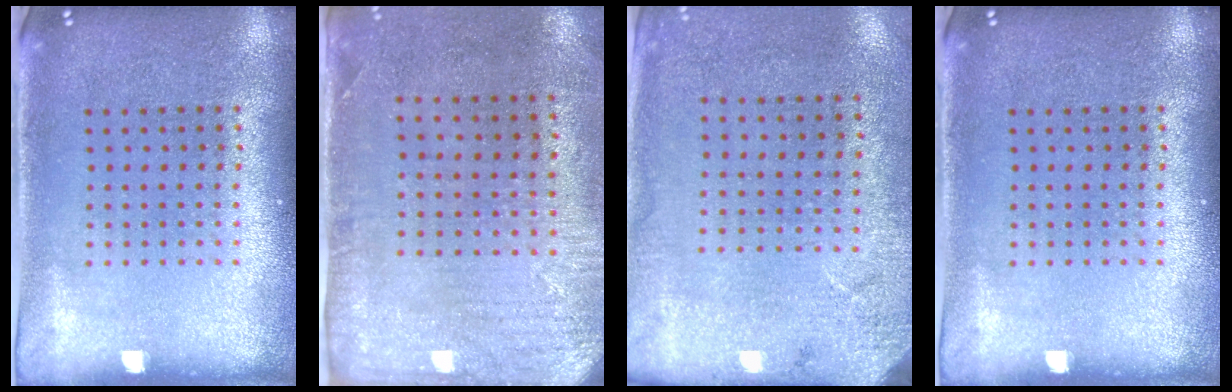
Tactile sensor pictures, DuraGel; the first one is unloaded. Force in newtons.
{"total": 2.9, "press": 2.3, "slide": 1.7}
{"total": 2.7, "press": 2.2, "slide": 1.6}
{"total": 0.0}